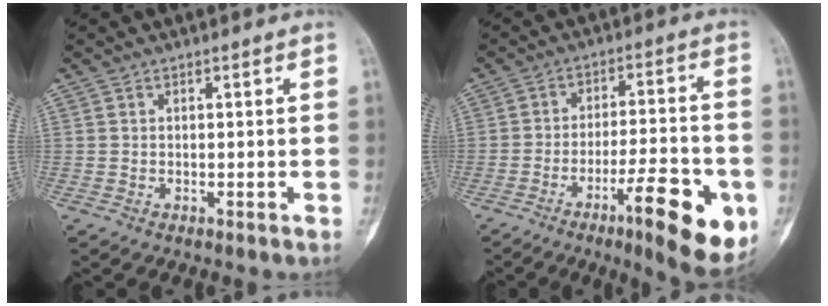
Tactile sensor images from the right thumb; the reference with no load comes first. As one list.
[{"total": 16.5, "force": [-6.7, 4.0, 14.5], "torque": [-0.199, 0.016, -0.093]}]